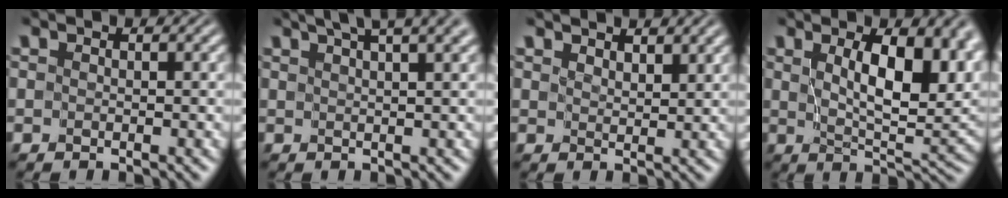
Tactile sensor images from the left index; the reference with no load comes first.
{"total": 6.9, "force": [5.0, 1.8, 4.4], "torque": [-0.034, 0.032, 0.039]}
{"total": 2.6, "force": [2.5, 0.4, 0.6], "torque": [-0.001, -0.004, 0.043]}
{"total": 9.4, "force": [2.5, 3.7, 8.3], "torque": [-0.122, -0.005, 0.045]}